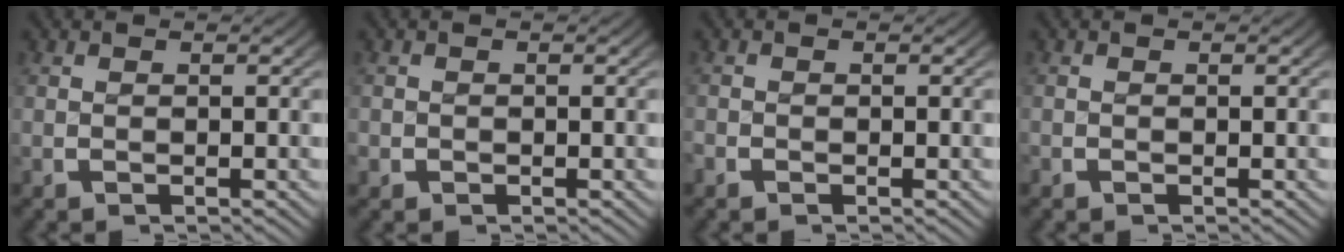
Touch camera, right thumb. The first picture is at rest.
{"total": 1.0, "force": [-0.4, 0.8, -0.3], "torque": [0.000, -0.011, -0.005]}
{"total": 0.9, "force": [-0.7, 0.5, -0.3], "torque": [0.000, -0.008, -0.015]}
{"total": 0.6, "force": [-0.4, 0.2, -0.4], "torque": [0.006, -0.007, -0.007]}